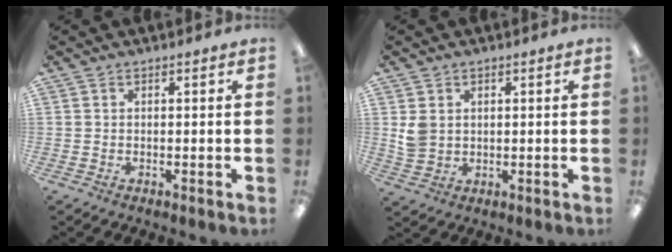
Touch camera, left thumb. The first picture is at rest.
{"total": 4.4, "force": [1.4, 3.5, 2.3], "torque": [-0.041, 0.004, 0.028]}